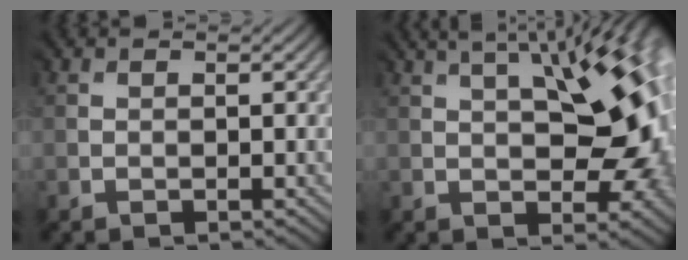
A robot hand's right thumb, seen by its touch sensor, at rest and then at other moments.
{"total": 14.1, "force": [2.5, 6.1, 12.5], "torque": [-0.153, 0.042, 0.036]}